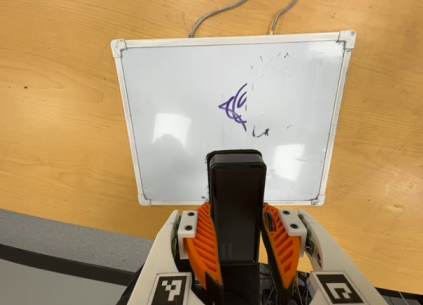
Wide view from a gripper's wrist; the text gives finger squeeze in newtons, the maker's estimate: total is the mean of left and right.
{"total": 10.1, "left": 8.7, "right": 11.6}